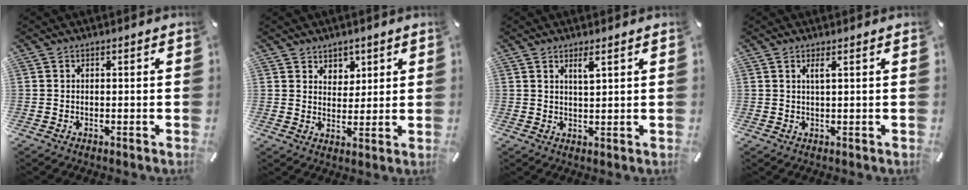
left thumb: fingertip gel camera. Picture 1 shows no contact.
{"total": 4.6, "force": [2.9, 3.6, 0.1], "torque": [0.007, -0.013, 0.048]}
{"total": 2.7, "force": [1.7, 0.4, 2.1], "torque": [-0.036, -0.002, 0.028]}
{"total": 1.8, "force": [0.7, 0.1, 1.6], "torque": [-0.034, 0.000, 0.011]}